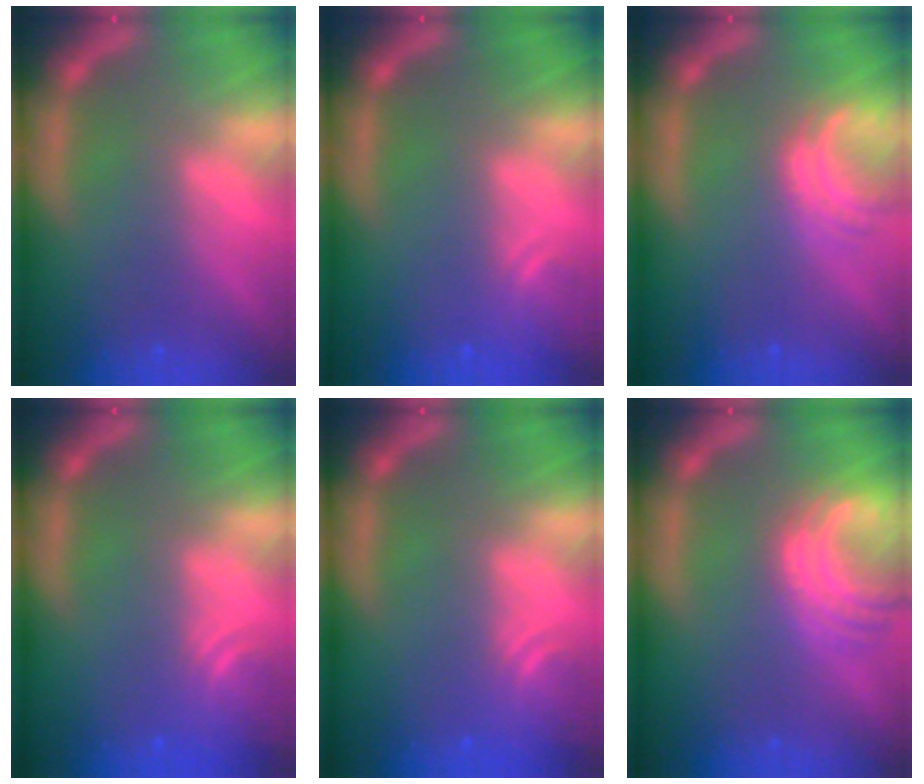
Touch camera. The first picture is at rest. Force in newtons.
{"total": 1.9}
{"total": 3.0}
{"total": 3.0}
{"total": 3.0}
{"total": 5.5}